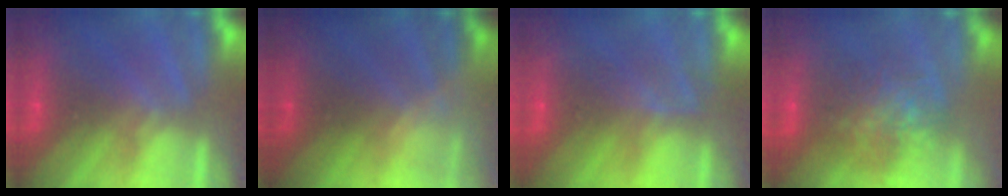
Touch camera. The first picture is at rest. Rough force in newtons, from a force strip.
{"total": 2.3}
{"total": 2.5}
{"total": 8.7}